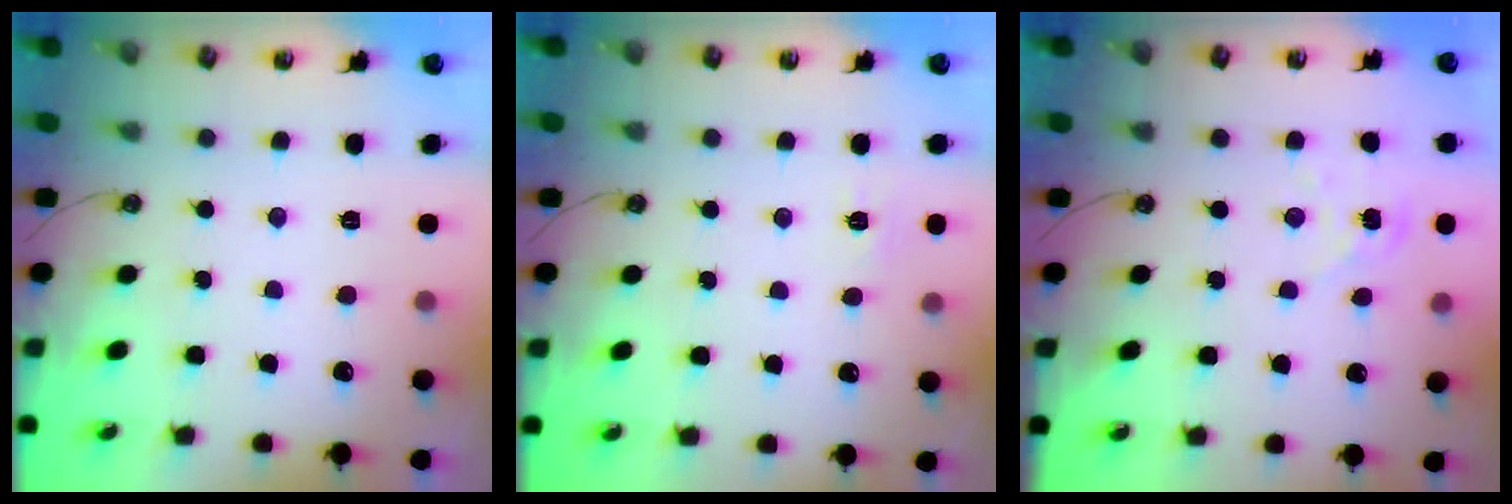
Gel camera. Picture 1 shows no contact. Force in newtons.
{"total": 5.9, "press": 5.9, "slide": 0.7}
{"total": 1.6, "press": 1.6, "slide": 0.2}